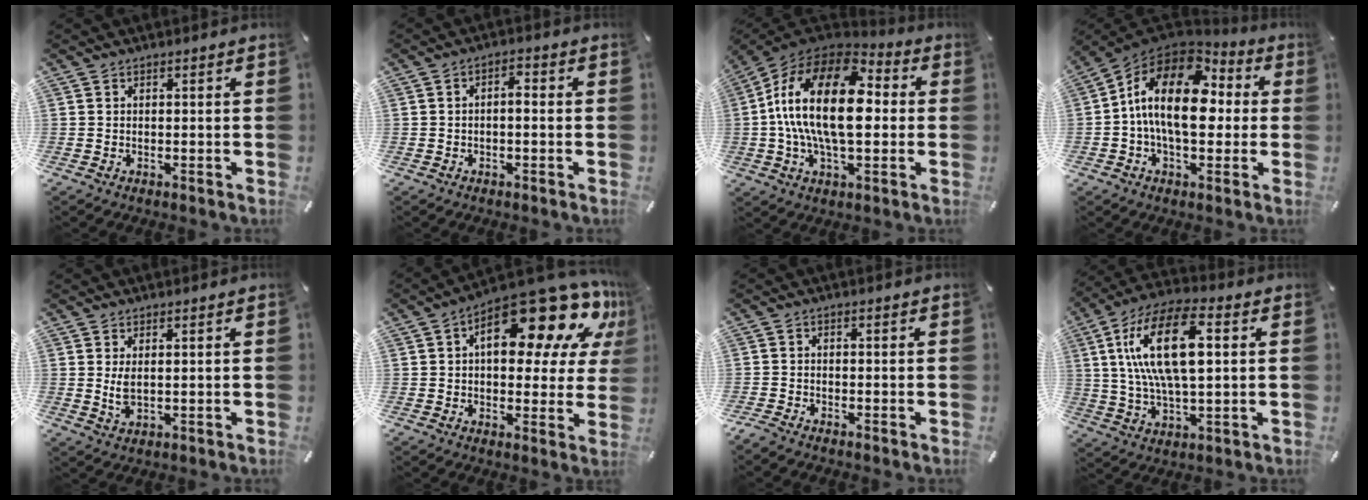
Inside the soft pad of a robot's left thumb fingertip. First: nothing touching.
{"total": 2.6, "force": [-0.9, 1.3, 2.1], "torque": [-0.039, 0.010, -0.018]}
{"total": 24.2, "force": [0.9, 13.0, 20.4], "torque": [-0.405, 0.006, 0.009]}
{"total": 18.7, "force": [1.1, 11.3, 14.8], "torque": [-0.277, 0.005, 0.014]}
{"total": 3.4, "force": [0.6, 1.3, 3.1], "torque": [-0.075, -0.005, 0.006]}
{"total": 21.1, "force": [10.3, 9.6, 15.7], "torque": [-0.217, -0.074, 0.170]}
{"total": 1.7, "force": [-1.6, 0.3, 0.6], "torque": [-0.017, 0.003, -0.033]}
{"total": 18.5, "force": [4.6, 8.2, 15.9], "torque": [-0.335, -0.001, 0.069]}